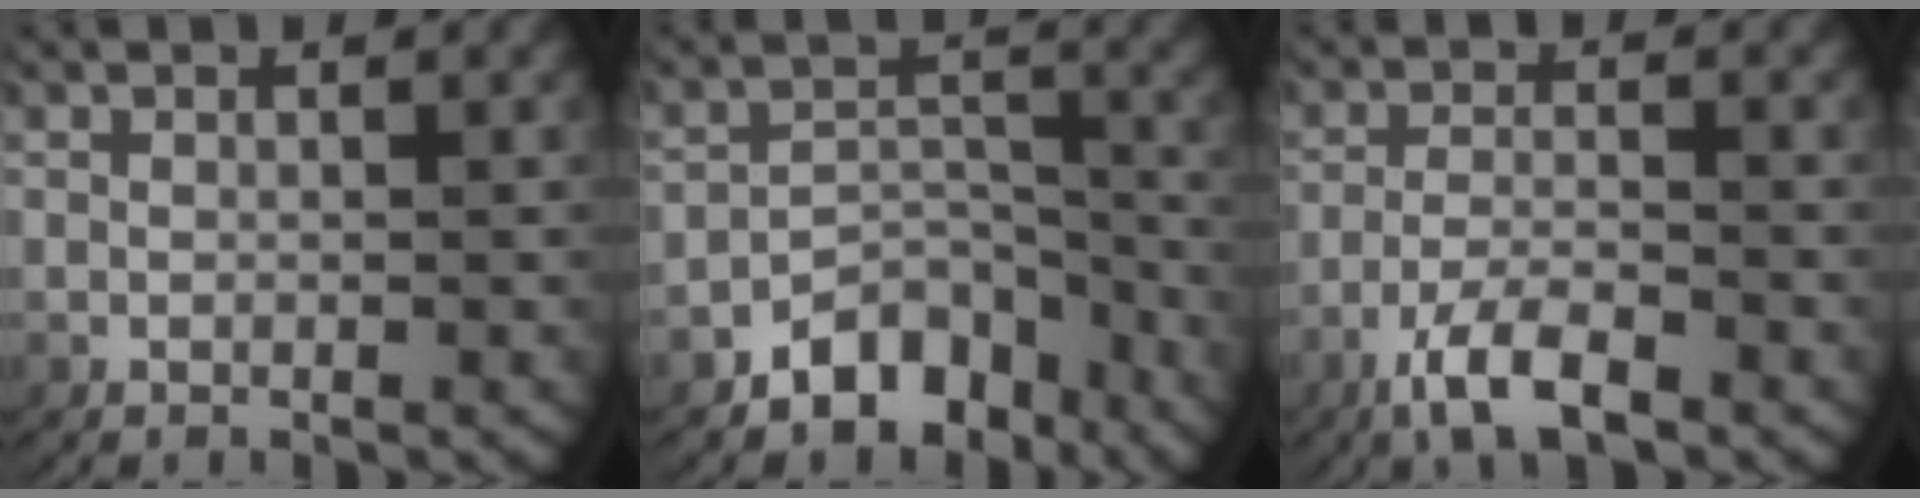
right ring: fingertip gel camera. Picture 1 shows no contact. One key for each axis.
{"total": 5.9, "fx": -4.3, "fy": 3.3, "fz": 2.4, "tx": -0.032, "ty": -0.011, "tz": -0.071}
{"total": 4.7, "fx": -3.0, "fy": 1.6, "fz": 3.3, "tx": -0.064, "ty": -0.012, "tz": -0.047}